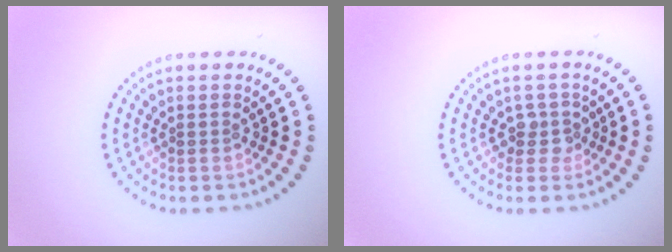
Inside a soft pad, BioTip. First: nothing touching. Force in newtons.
{"total": 1.8, "press": 1.3, "slide": 1.2}